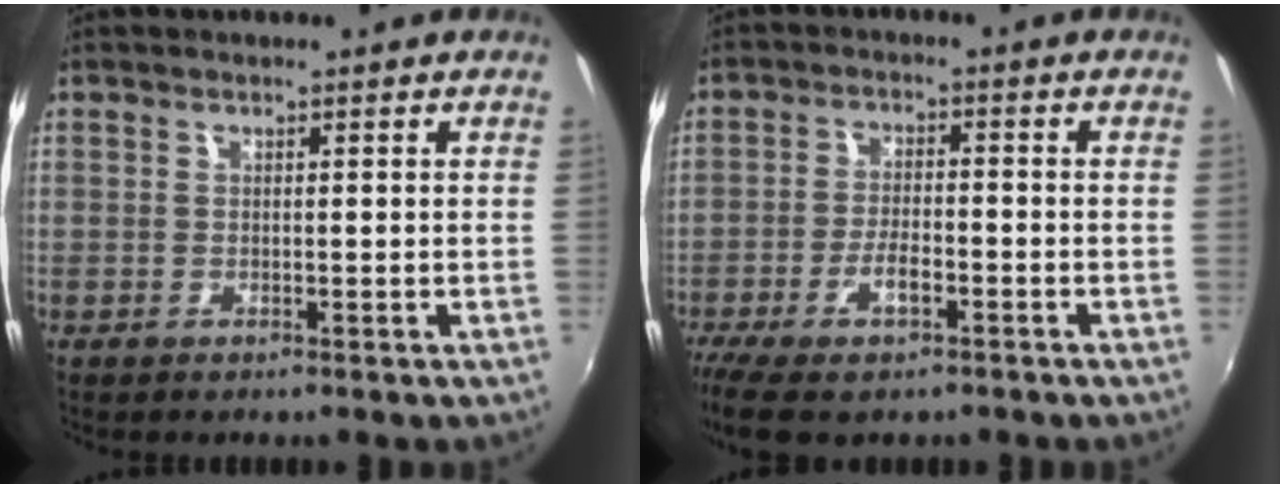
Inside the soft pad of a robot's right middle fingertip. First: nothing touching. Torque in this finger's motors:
{"motor_torque": [1.11, -1.03, 0.34, 0.06]}